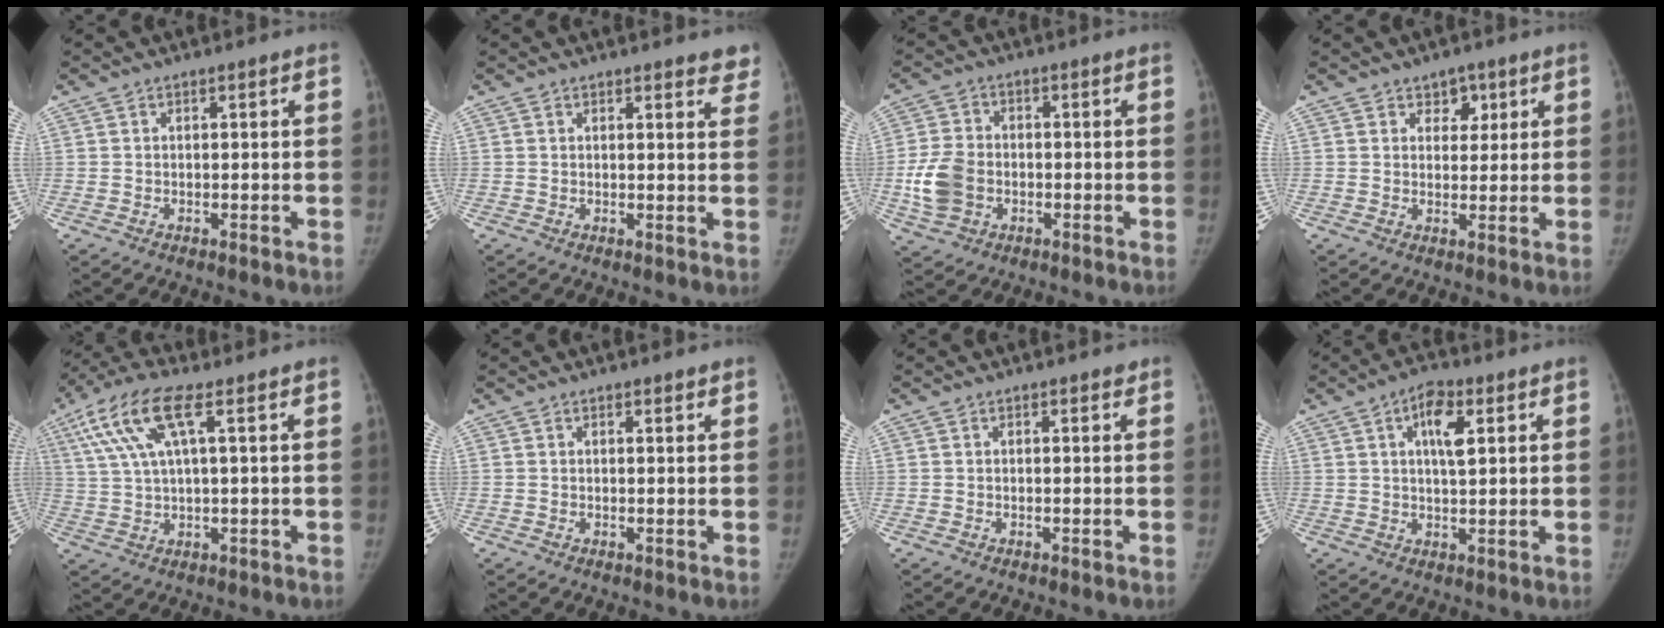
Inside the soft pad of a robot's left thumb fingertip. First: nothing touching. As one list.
[{"total": 4.5, "force": [3.9, 1.4, 1.7], "torque": [0.008, -0.018, 0.031]}, {"total": 8.4, "force": [-2.1, 6.3, 5.1], "torque": [-0.098, 0.010, -0.040]}, {"total": 3.9, "force": [2.1, 2.9, 1.5], "torque": [0.009, -0.010, 0.030]}, {"total": 11.4, "force": [4.6, 3.2, 9.9], "torque": [-0.230, 0.014, 0.087]}, {"total": 1.1, "force": [0.9, 0.3, 0.5], "torque": [-0.007, -0.005, 0.013]}, {"total": 0.6, "force": [0.5, 0.3, 0.2], "torque": [-0.004, -0.003, 0.004]}, {"total": 7.0, "force": [2.6, 2.9, 5.8], "torque": [-0.087, -0.002, 0.041]}]